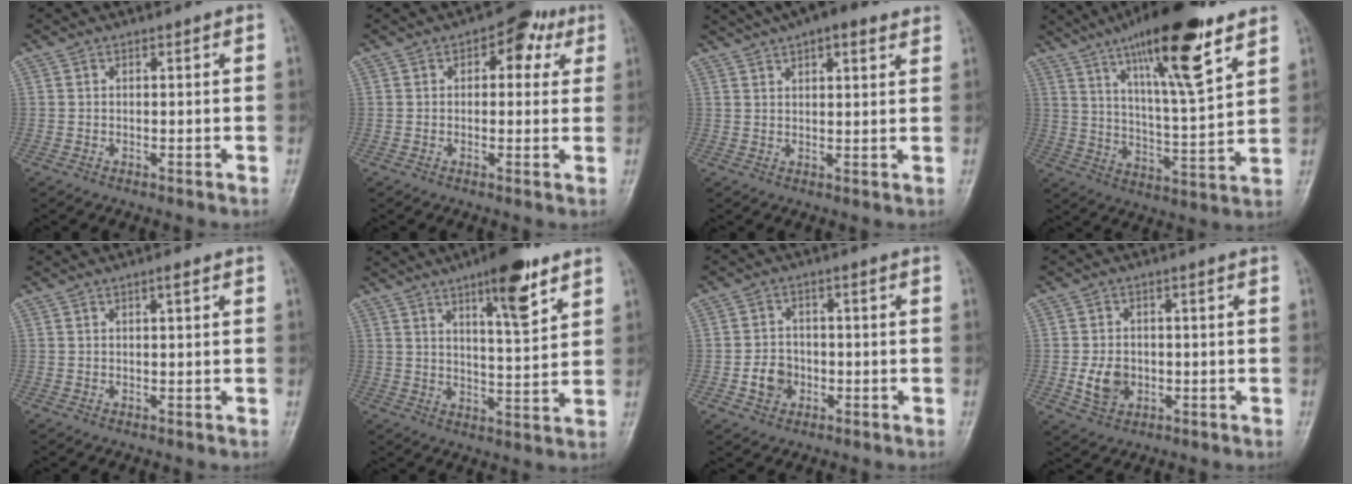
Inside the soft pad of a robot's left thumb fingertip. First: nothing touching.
{"total": 6.3, "force": [2.4, 4.0, 4.2], "torque": [-0.012, 0.002, 0.019]}
{"total": 11.2, "force": [7.7, 4.0, 7.0], "torque": [-0.087, 0.012, 0.114]}
{"total": 19.5, "force": [11.6, 3.9, 15.2], "torque": [-0.231, -0.049, 0.194]}
{"total": 1.1, "force": [0.6, 0.1, 0.9], "torque": [-0.014, 0.000, 0.007]}
{"total": 11.6, "force": [7.0, 2.9, 8.8], "torque": [-0.116, -0.040, 0.105]}
{"total": 4.7, "force": [-1.3, 4.1, 1.9], "torque": [-0.012, 0.010, -0.024]}
{"total": 5.3, "force": [-0.9, 4.1, 3.2], "torque": [-0.048, 0.000, -0.011]}